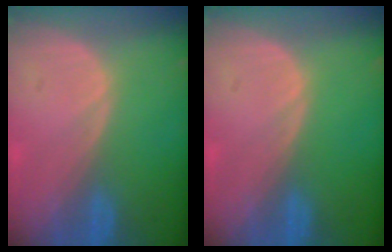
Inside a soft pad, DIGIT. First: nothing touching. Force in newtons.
{"total": 0.0}